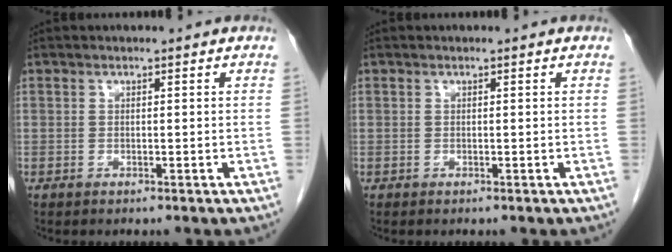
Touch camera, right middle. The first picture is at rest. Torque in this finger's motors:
{"motor_torque": [0.20, -0.01, 0.00, 0.01]}